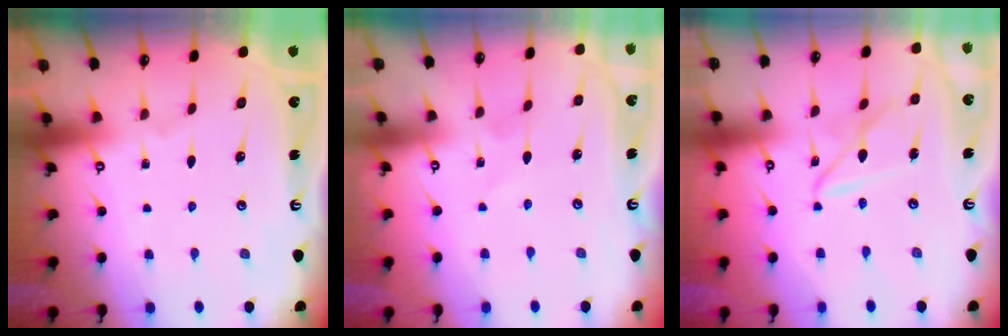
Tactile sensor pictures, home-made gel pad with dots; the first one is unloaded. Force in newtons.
{"total": 2.3, "press": 2.2, "slide": 0.3}
{"total": 6.6, "press": 6.6, "slide": 0.6}